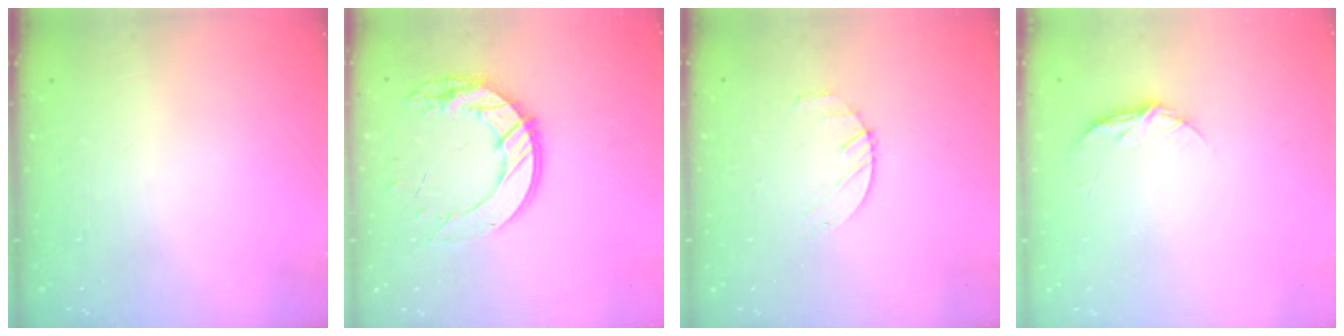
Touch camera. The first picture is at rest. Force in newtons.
{"total": 14.7, "press": 14.6, "slide": 1.3}
{"total": 2.4, "press": 2.3, "slide": 0.3}
{"total": 6.7, "press": 6.7, "slide": 0.8}